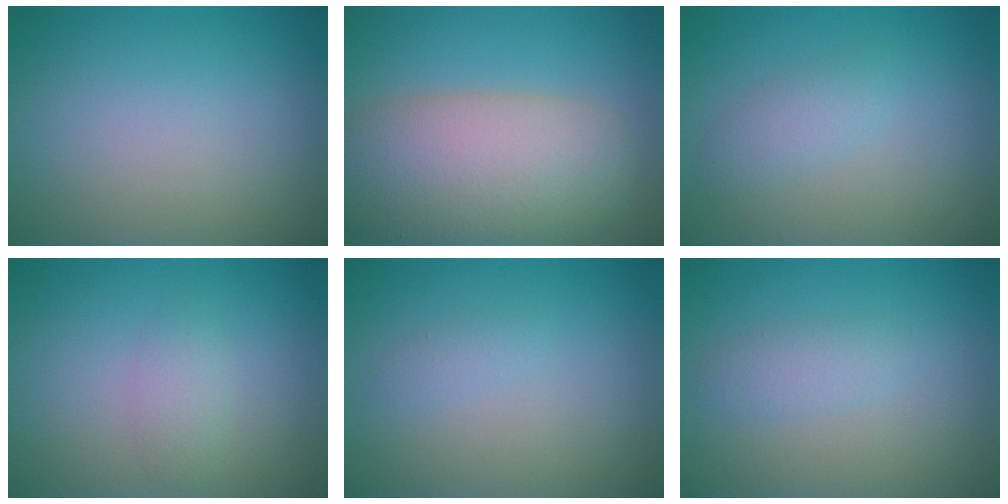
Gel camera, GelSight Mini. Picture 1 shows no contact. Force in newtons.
{"total": 10.1, "press": 10.1, "slide": 0.7}
{"total": 1.8, "press": 1.8, "slide": 0.0}
{"total": 1.5, "press": 1.5, "slide": 0.0}
{"total": 0.8, "press": 0.7, "slide": 0.1}
{"total": 1.7, "press": 1.7, "slide": 0.0}